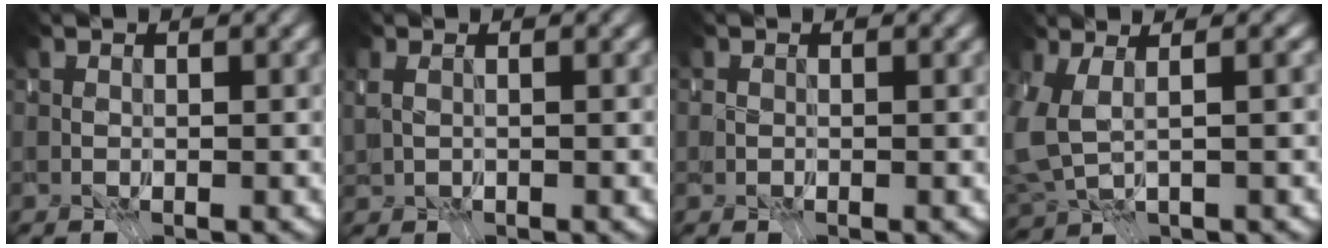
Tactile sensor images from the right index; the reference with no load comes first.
{"total": 2.2, "force": [-1.2, -1.5, -1.0], "torque": [0.015, -0.017, -0.010]}
{"total": 1.2, "force": [-0.6, -0.5, -0.9], "torque": [0.014, -0.005, -0.005]}
{"total": 2.6, "force": [-0.8, -0.7, 2.4], "torque": [-0.057, -0.024, 0.007]}